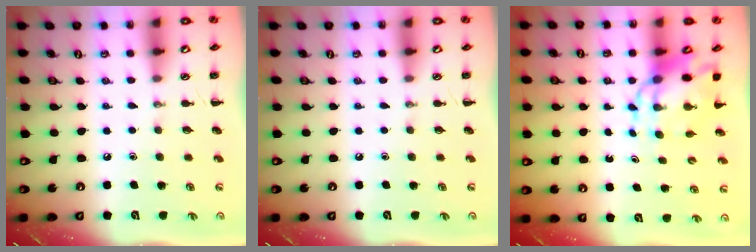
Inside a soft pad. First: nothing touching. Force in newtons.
{"total": 0.0}
{"total": 8.4, "press": 8.0, "slide": 2.2}